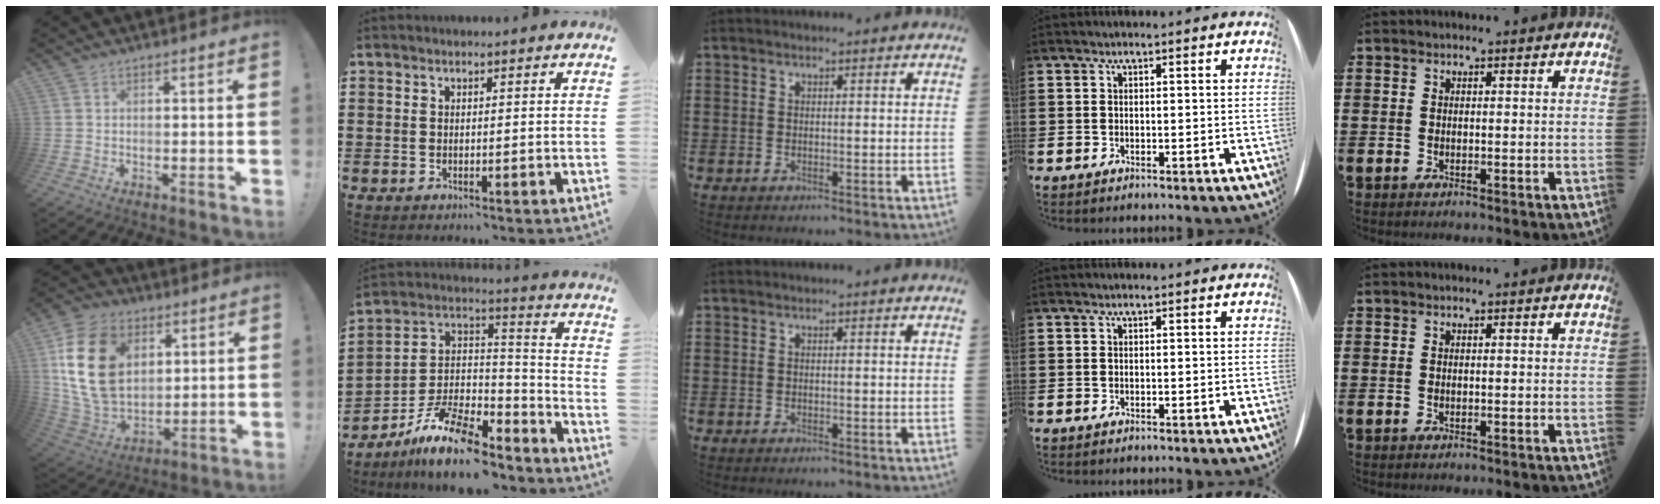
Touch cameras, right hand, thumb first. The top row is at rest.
{"thumb": {"total": 21.5, "force": [6.4, 15.5, 13.6], "torque": [-0.252, -0.028, 0.118]}, "index": {"total": 12.0, "force": [-9.2, 4.1, 6.5], "torque": [-0.137, 0.025, -0.179]}}